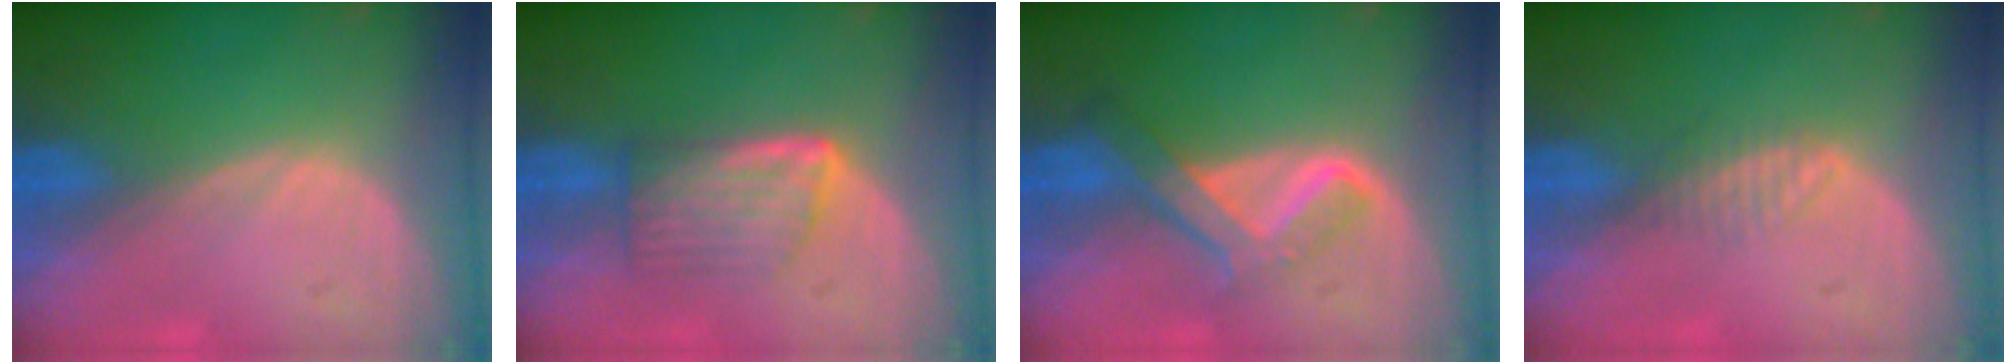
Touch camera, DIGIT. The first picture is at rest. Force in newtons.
{"total": 5.9, "press": 5.5, "slide": 2.2}
{"total": 6.8, "press": 5.7, "slide": 3.7}
{"total": 2.0, "press": 1.8, "slide": 0.8}